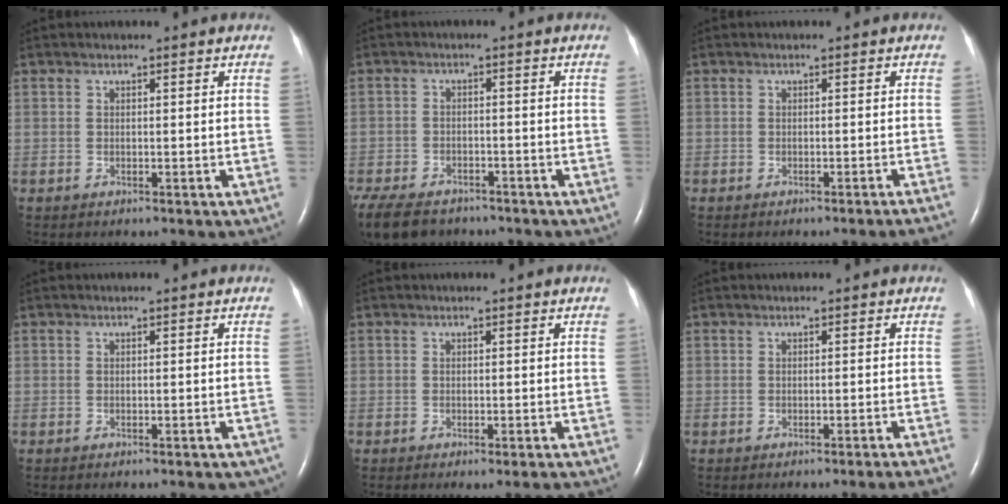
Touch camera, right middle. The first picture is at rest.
{"total": 13.4, "force": [-9.7, 7.0, 5.9], "torque": [-0.155, -0.027, -0.141]}
{"total": 2.8, "force": [-2.3, -1.0, 1.2], "torque": [-0.009, 0.005, -0.027]}
{"total": 3.2, "force": [-2.8, 0.7, 1.3], "torque": [-0.006, -0.004, -0.028]}
{"total": 1.5, "force": [-1.2, -0.5, 0.9], "torque": [-0.011, 0.000, -0.014]}
{"total": 2.6, "force": [-2.0, -1.1, 1.2], "torque": [-0.010, 0.005, -0.025]}